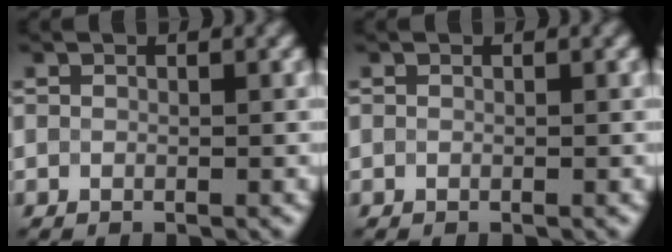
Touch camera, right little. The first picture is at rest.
{"total": 0.0}